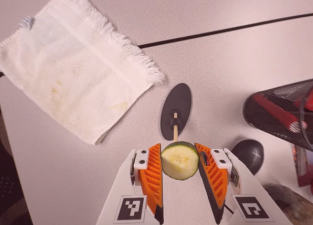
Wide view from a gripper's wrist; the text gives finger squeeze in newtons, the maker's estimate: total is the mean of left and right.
{"total": 8.2, "left": 7.7, "right": 8.7}